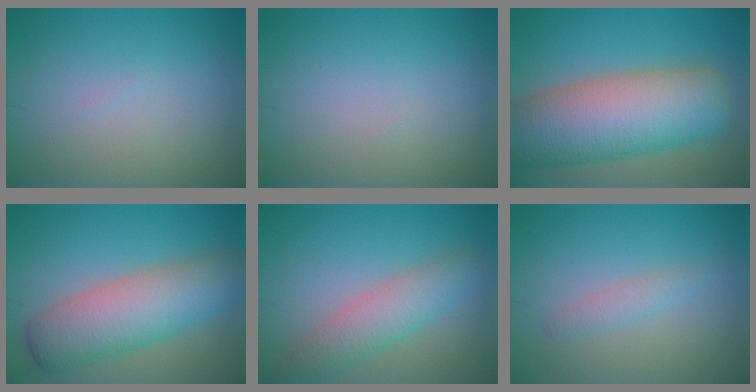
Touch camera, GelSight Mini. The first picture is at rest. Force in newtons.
{"total": 0.0}
{"total": 12.4, "press": 12.4, "slide": 0.5}
{"total": 7.6, "press": 7.6, "slide": 0.2}
{"total": 4.0, "press": 4.0, "slide": 0.1}
{"total": 1.3, "press": 1.3, "slide": 0.0}